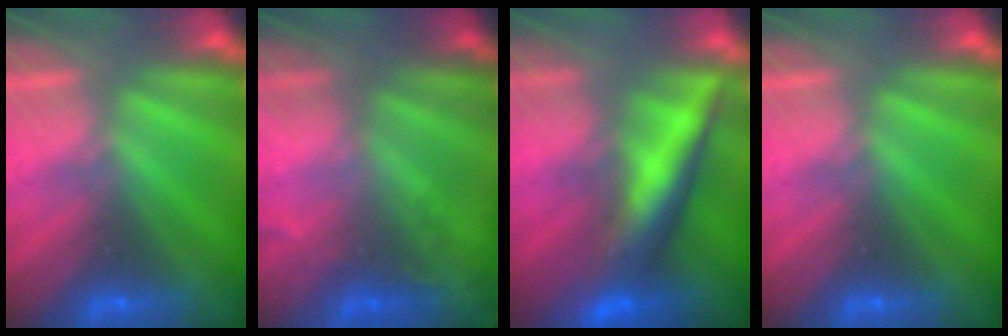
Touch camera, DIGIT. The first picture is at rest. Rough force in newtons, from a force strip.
{"total": 2.3}
{"total": 6.4}
{"total": 0.0}